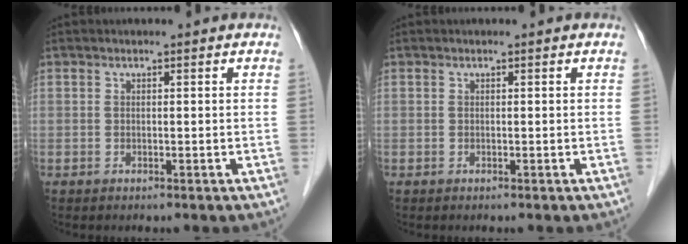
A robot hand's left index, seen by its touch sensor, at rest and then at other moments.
{"total": 0.0}